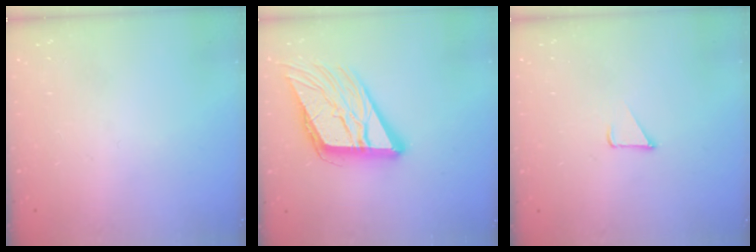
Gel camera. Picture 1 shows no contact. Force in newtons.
{"total": 18.7, "press": 18.4, "slide": 3.2}
{"total": 2.4, "press": 2.4, "slide": 0.2}